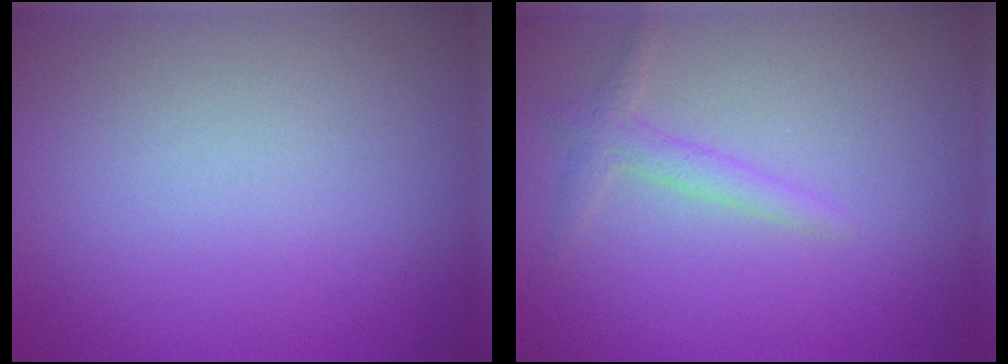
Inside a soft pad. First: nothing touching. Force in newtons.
{"total": 1.7, "press": 1.7, "slide": 0.1}